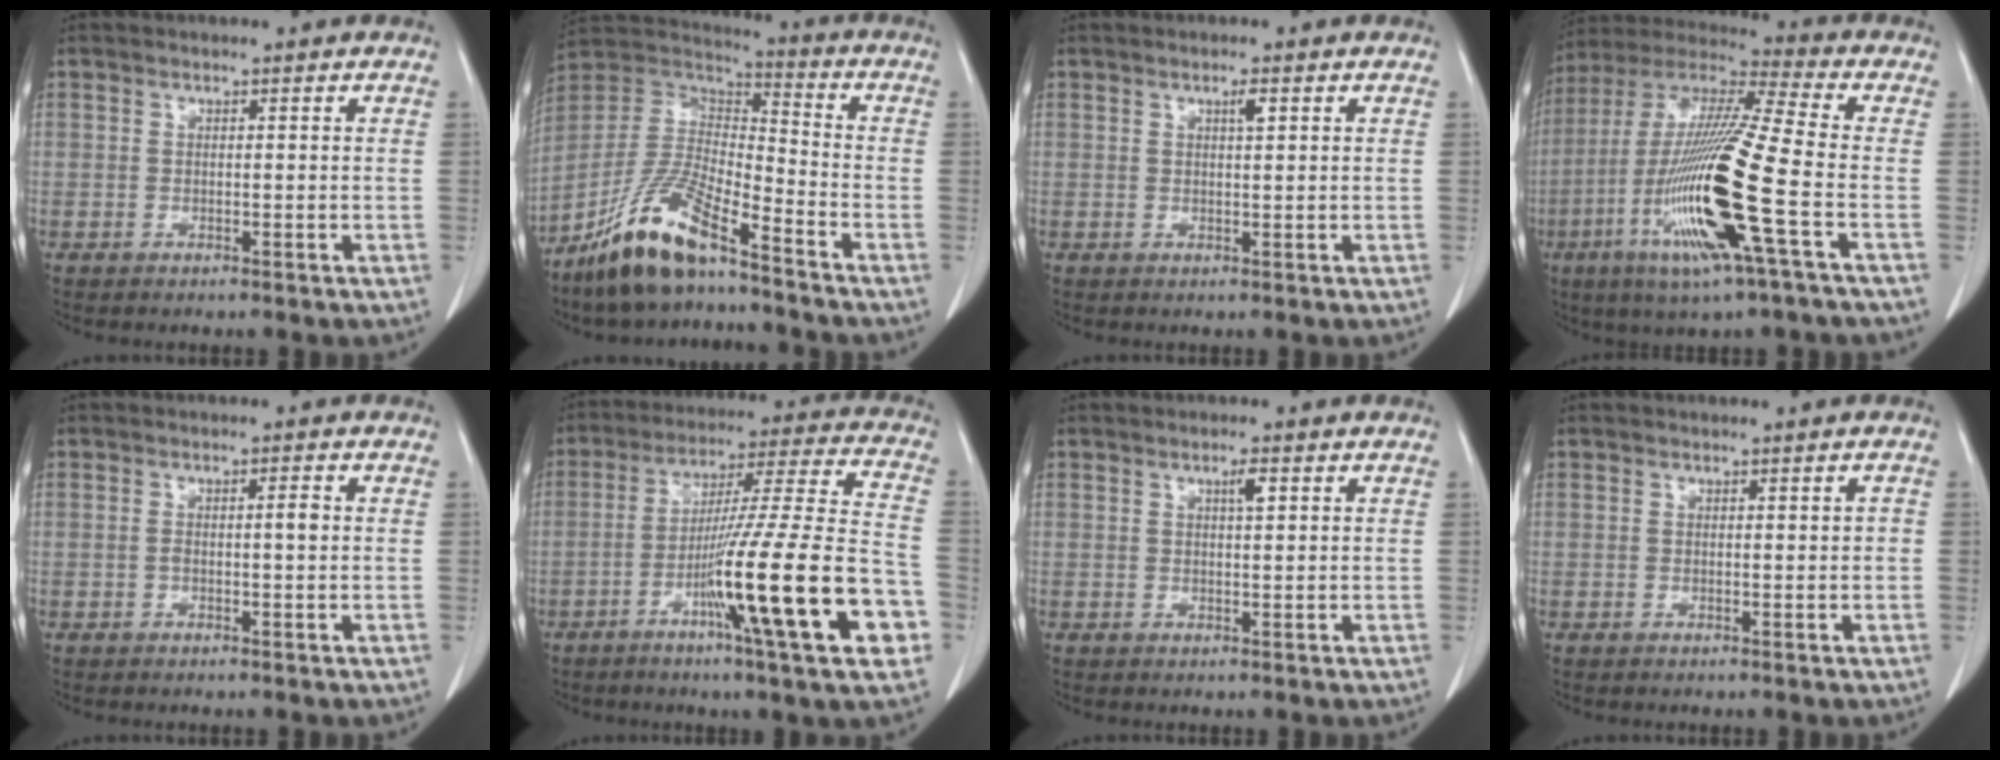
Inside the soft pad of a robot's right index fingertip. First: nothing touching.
{"total": 14.5, "force": [-10.1, 2.9, 10.0], "torque": [-0.207, -0.006, -0.192]}
{"total": 1.4, "force": [0.6, 0.2, 1.2], "torque": [-0.022, 0.000, 0.009]}
{"total": 20.3, "force": [-6.2, 0.0, 19.3], "torque": [-0.413, -0.027, -0.127]}
{"total": 1.9, "force": [-0.1, 0.1, 1.9], "torque": [-0.032, 0.004, -0.002]}
{"total": 23.1, "force": [-8.2, -0.2, 21.5], "torque": [-0.312, -0.018, -0.137]}
{"total": 1.8, "force": [0.8, 0.2, 1.6], "torque": [-0.028, 0.000, 0.012]}
{"total": 0.7, "force": [0.0, 0.2, 0.7], "torque": [-0.007, 0.001, 0.001]}